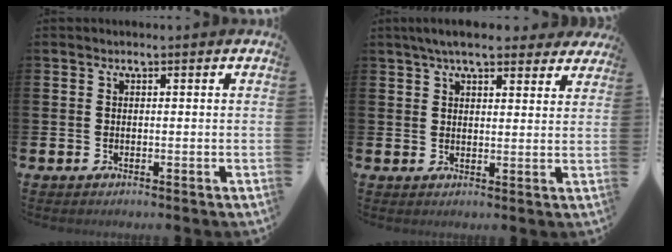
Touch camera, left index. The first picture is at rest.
{"total": 5.9, "force": [5.1, 1.6, 2.5], "torque": [-0.051, -0.012, 0.092]}